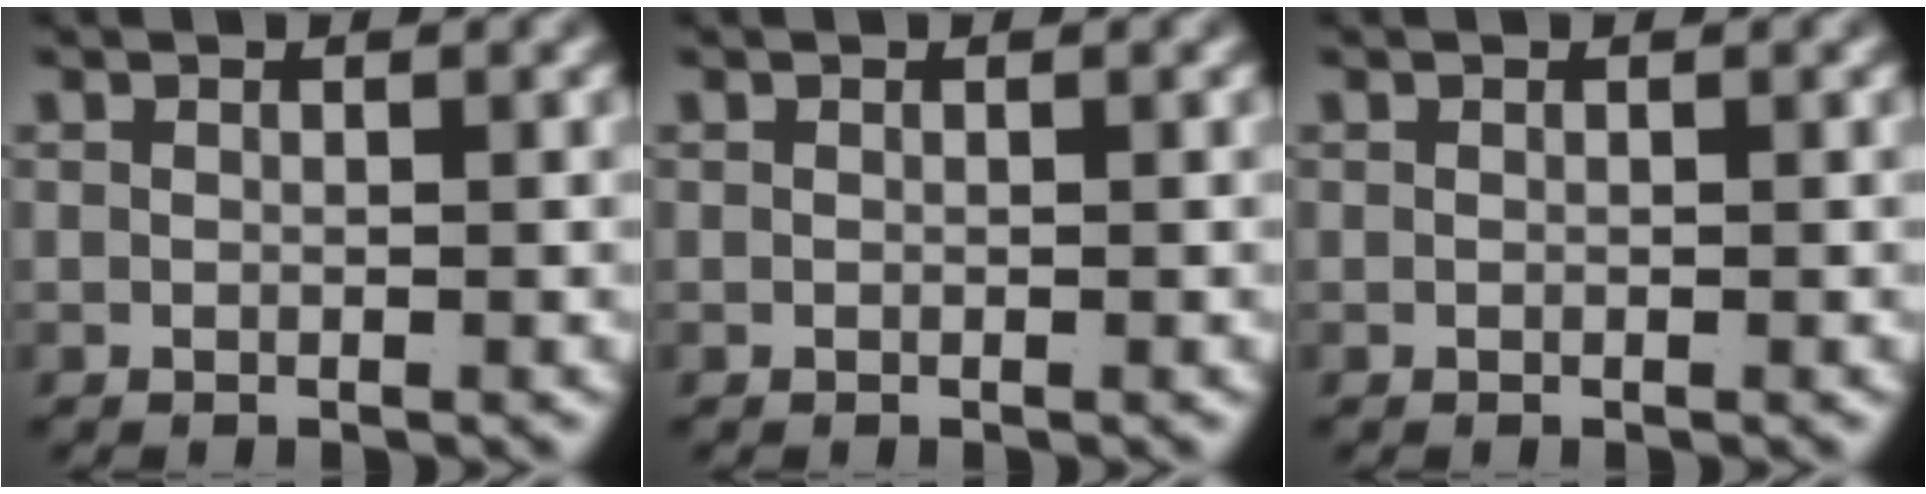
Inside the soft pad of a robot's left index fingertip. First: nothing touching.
{"total": 0.0}
{"total": 0.0}